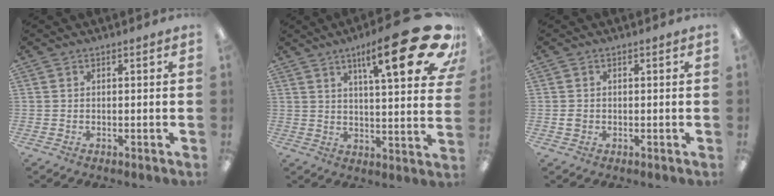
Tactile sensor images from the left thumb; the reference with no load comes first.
{"total": 22.9, "force": [11.5, 5.8, 18.9], "torque": [-0.260, -0.063, 0.168]}
{"total": 1.7, "force": [0.0, 1.5, 0.7], "torque": [-0.013, 0.005, -0.002]}